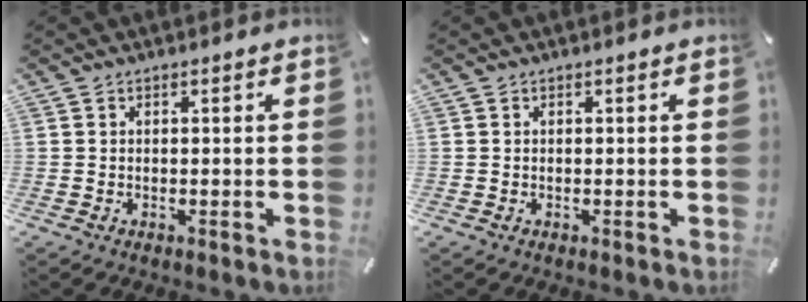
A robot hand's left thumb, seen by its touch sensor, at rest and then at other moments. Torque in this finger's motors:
{"motor_torque": [0.01, 0.03, -0.06, 0.00, 0.00]}